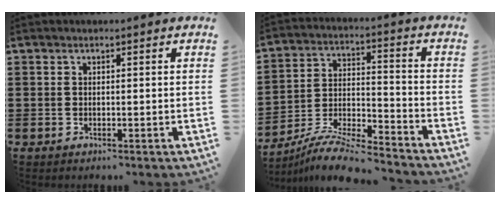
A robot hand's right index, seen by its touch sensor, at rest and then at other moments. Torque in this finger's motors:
{"motor_torque": [-0.07, 0.17, 0.11, 0.00]}